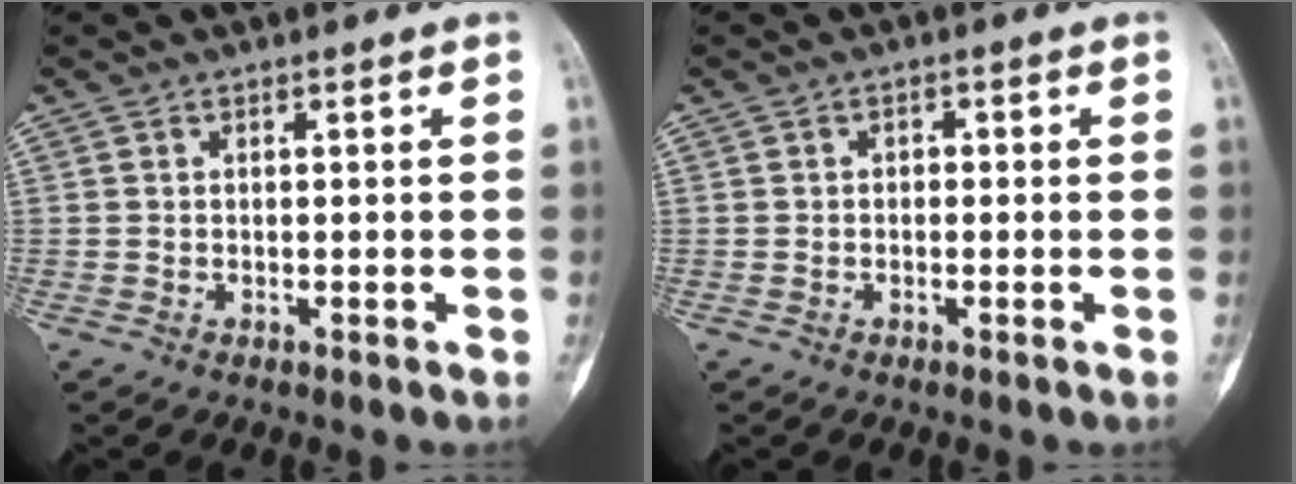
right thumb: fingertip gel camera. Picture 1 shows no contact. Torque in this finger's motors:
{"motor_torque": [-0.29, 0.20, 0.15, -0.15, -0.09]}